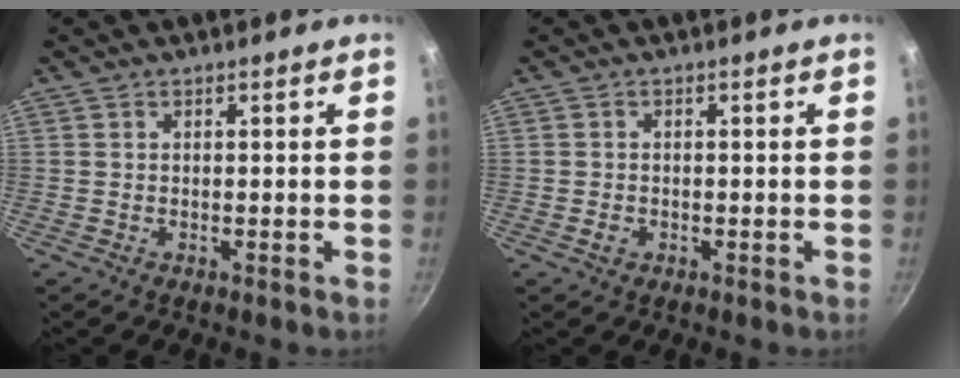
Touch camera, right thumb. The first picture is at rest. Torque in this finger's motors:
{"motor_torque": [-0.31, -0.03, -0.21, 0.35, -0.02]}